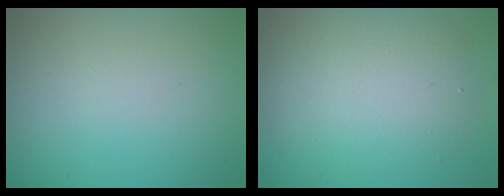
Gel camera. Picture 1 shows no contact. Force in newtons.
{"total": 5.0, "press": 5.0, "slide": 0.2}